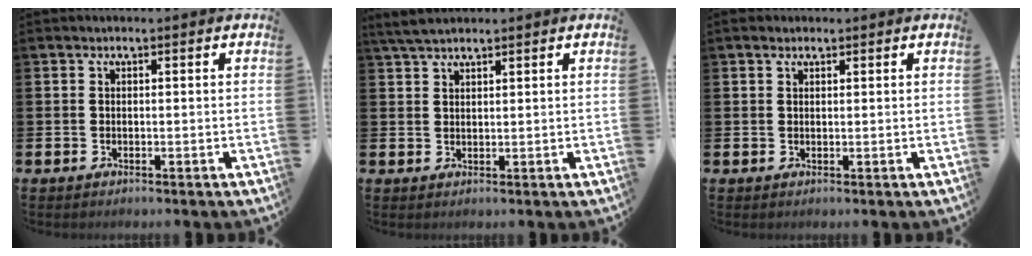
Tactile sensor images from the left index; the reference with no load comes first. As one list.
[{"total": 3.2, "force": [2.8, 0.7, 1.3], "torque": [-0.027, -0.004, 0.053]}, {"total": 1.2, "force": [1.0, 0.5, 0.2], "torque": [0.015, -0.003, 0.015]}]